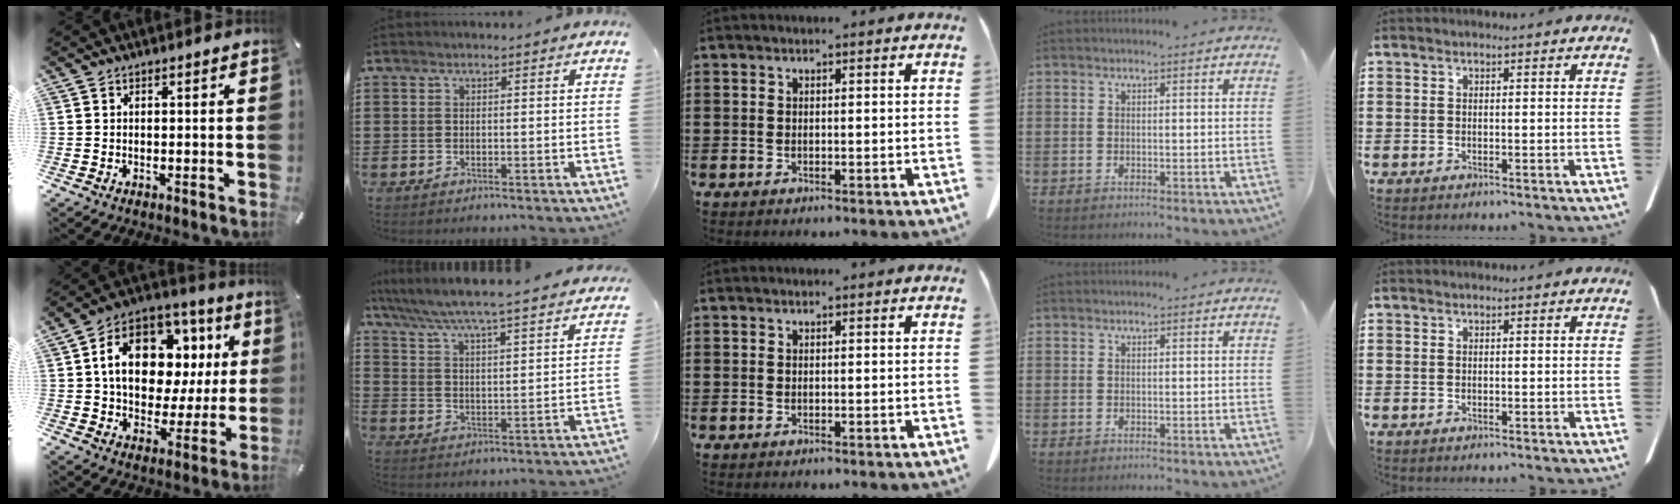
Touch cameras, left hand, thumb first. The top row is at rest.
{"thumb": {"total": 17.2, "force": [4.5, 12.4, 11.1], "torque": [-0.184, -0.011, 0.083]}, "index": {"total": 5.4, "force": [5.2, -0.7, 1.5], "torque": [-0.054, -0.044, 0.081]}}